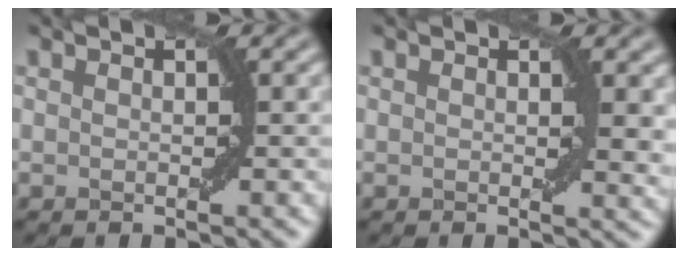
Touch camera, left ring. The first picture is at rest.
{"total": 1.9, "force": [0.7, 0.5, 1.7], "torque": [-0.017, -0.006, 0.011]}